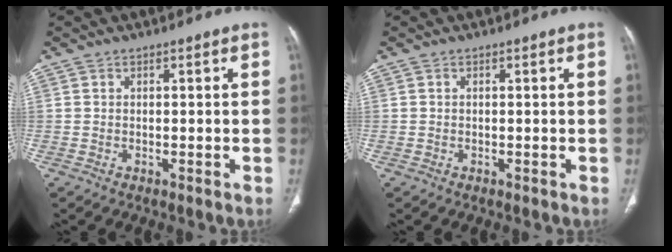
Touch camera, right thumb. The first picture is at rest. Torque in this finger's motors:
{"motor_torque": [-0.09, -0.01, -0.12, 0.03, 0.01]}